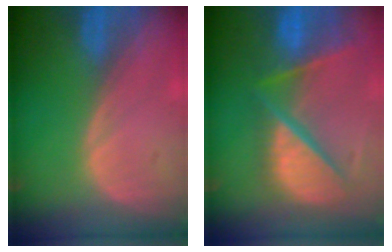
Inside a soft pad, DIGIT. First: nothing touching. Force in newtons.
{"total": 12.0, "press": 10.0, "slide": 6.6}